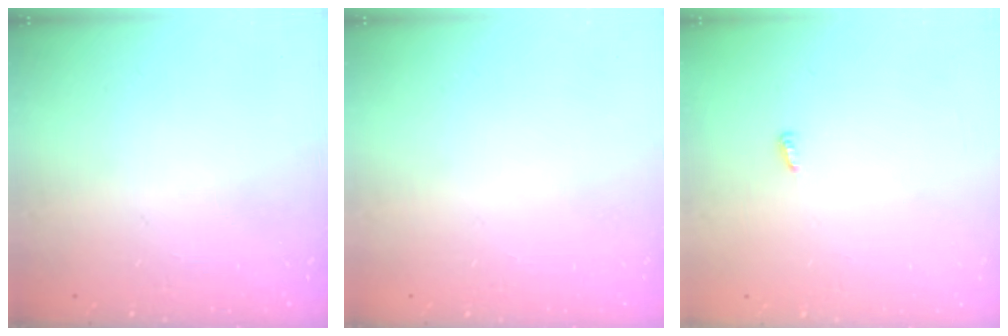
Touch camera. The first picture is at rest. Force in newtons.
{"total": 0.0}
{"total": 2.6, "press": 2.6, "slide": 0.2}